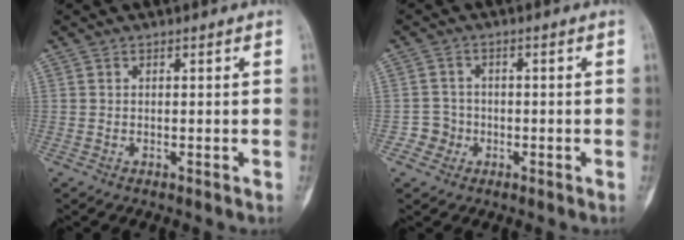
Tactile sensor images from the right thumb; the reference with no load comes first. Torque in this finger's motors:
{"motor_torque": [0.51, 0.61, 0.33, -0.29, -0.01]}